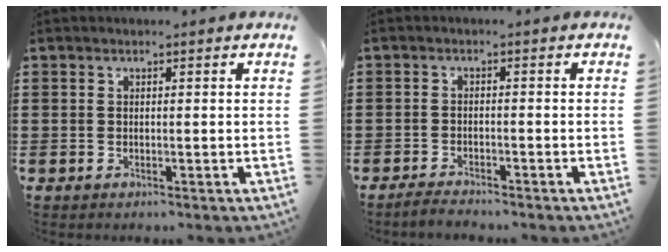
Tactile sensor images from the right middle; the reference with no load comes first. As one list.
[{"total": 1.8, "force": [-1.8, 0.1, 0.2], "torque": [-0.009, 0.000, -0.037]}]